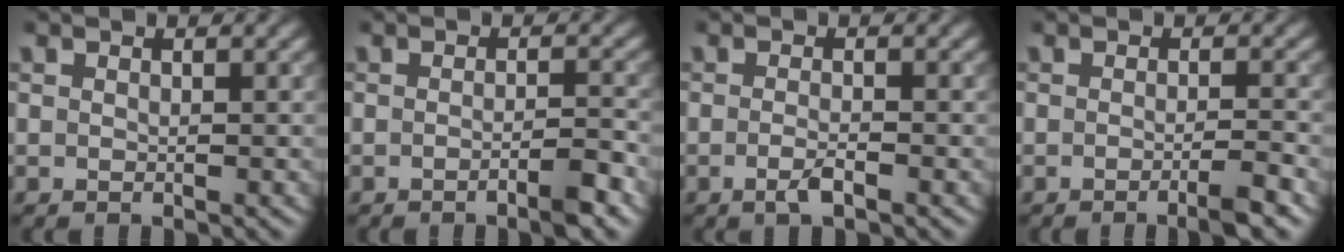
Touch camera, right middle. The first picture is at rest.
{"total": 2.6, "force": [-1.3, 0.5, 2.2], "torque": [-0.029, 0.004, -0.024]}
{"total": 1.6, "force": [-0.8, 0.4, 1.3], "torque": [-0.025, -0.002, -0.018]}
{"total": 2.9, "force": [-1.4, 0.5, 2.5], "torque": [-0.031, -0.002, -0.030]}